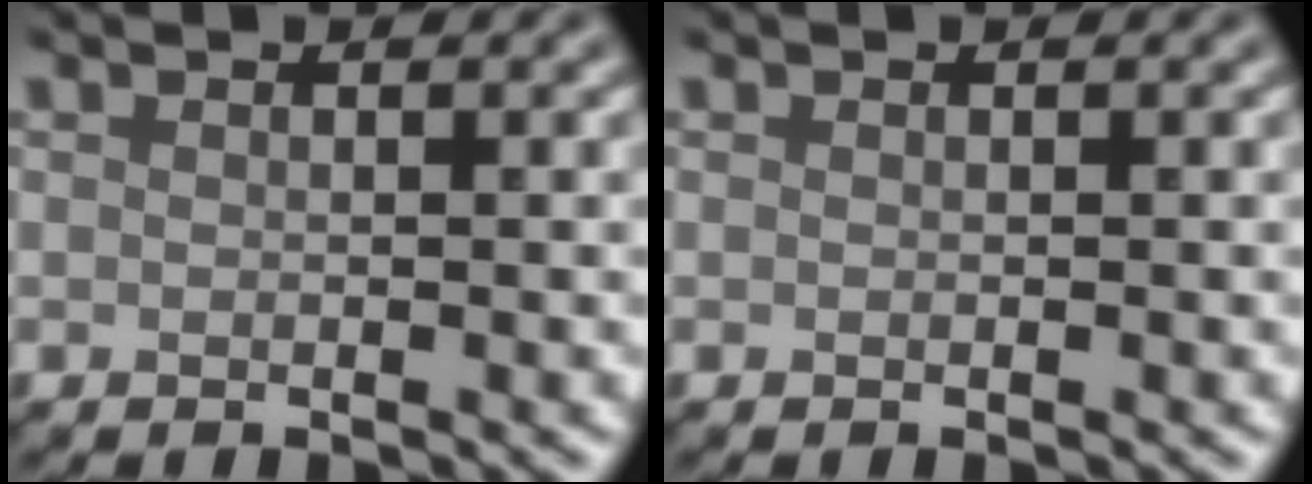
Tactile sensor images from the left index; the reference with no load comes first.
{"total": 0.0}